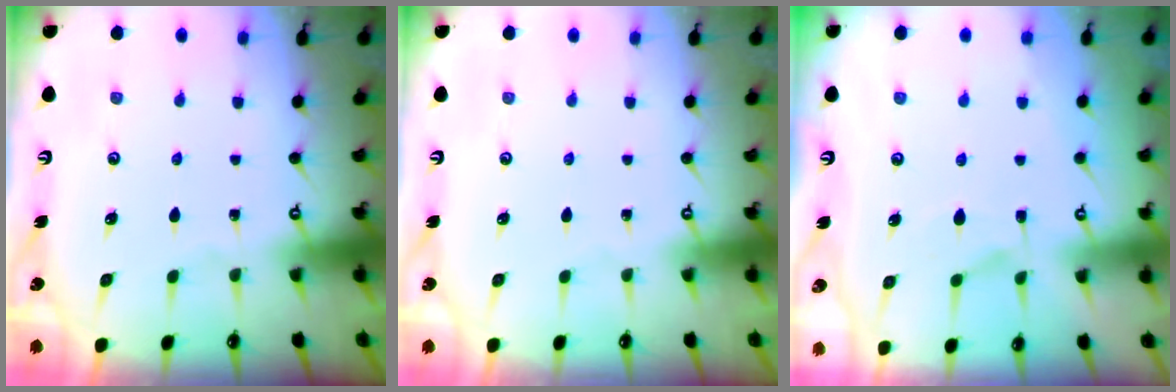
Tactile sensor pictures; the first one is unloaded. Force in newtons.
{"total": 0.0}
{"total": 0.7, "press": 0.3, "slide": 0.7}